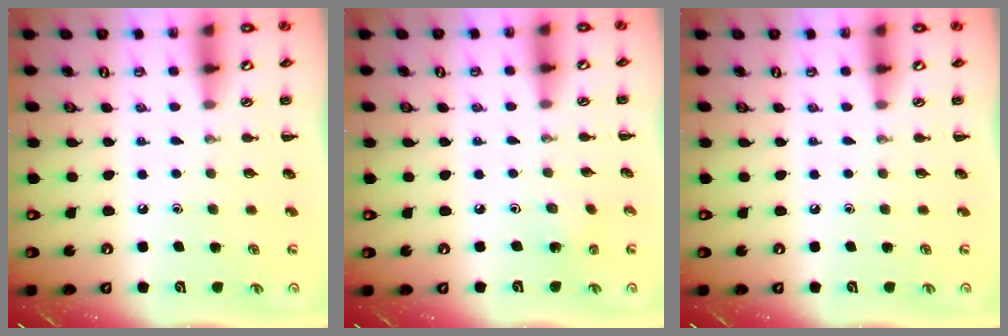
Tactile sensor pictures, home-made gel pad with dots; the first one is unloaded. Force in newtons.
{"total": 1.1, "press": 1.0, "slide": 0.5}
{"total": 0.0}